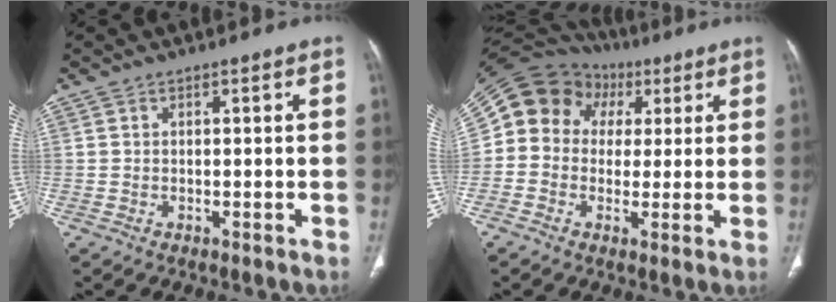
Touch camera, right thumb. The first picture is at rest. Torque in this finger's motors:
{"motor_torque": [-0.55, 1.05, 0.61, -0.67, 0.30]}